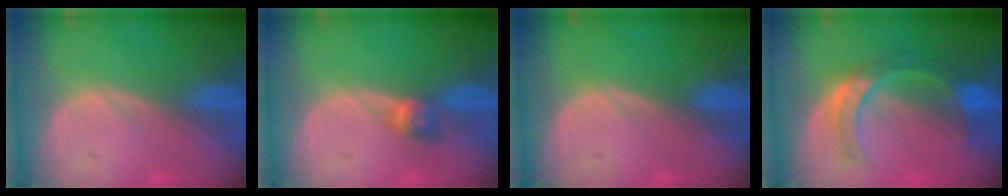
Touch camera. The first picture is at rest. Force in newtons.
{"total": 2.9, "press": 2.5, "slide": 1.5}
{"total": 0.0}
{"total": 6.2, "press": 6.1, "slide": 0.7}